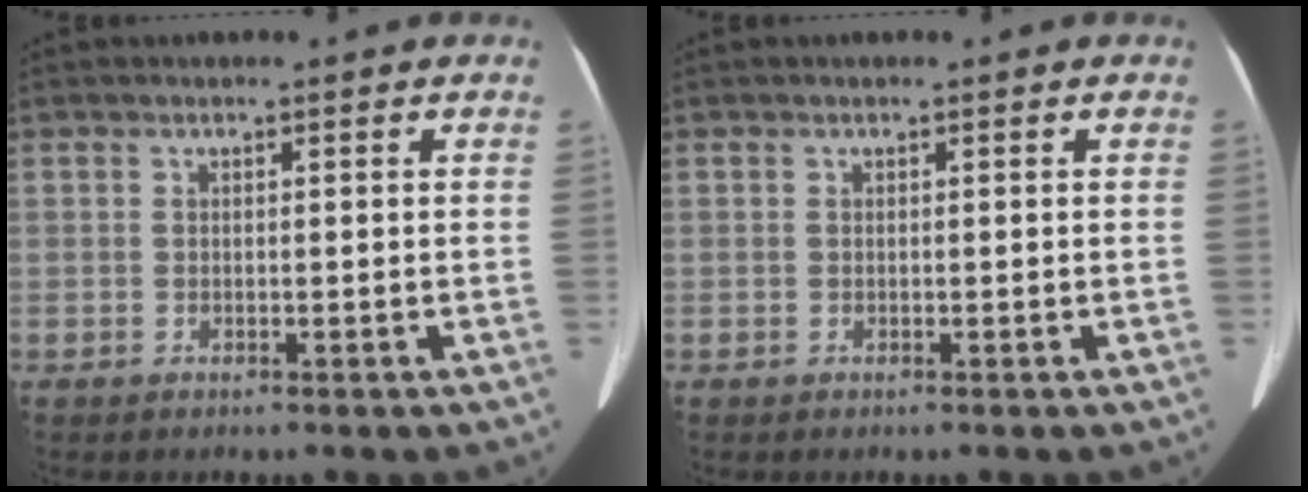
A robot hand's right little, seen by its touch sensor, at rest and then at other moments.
{"total": 0.0}